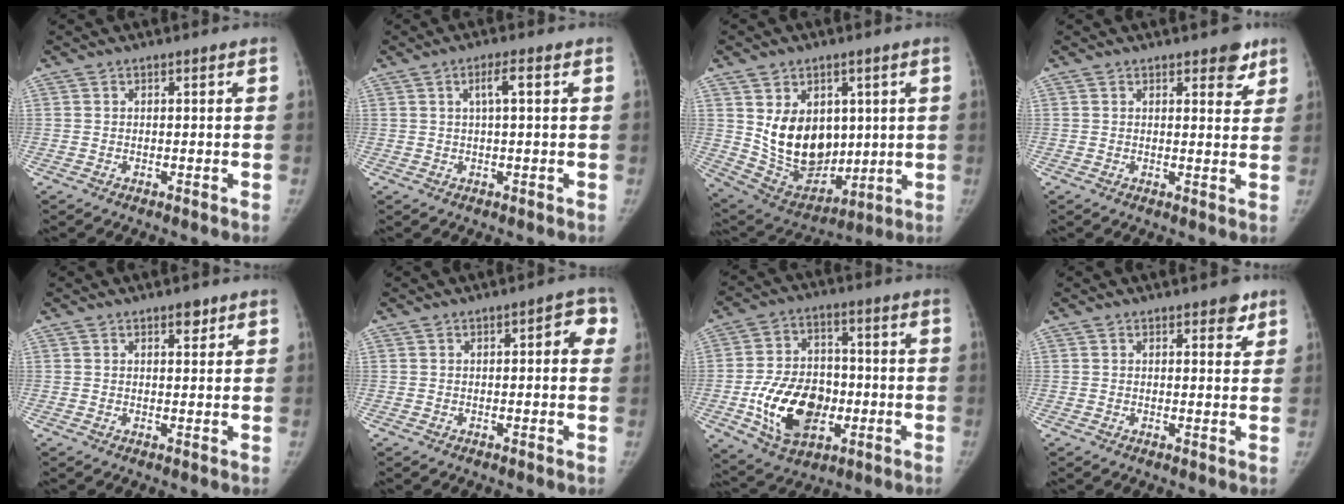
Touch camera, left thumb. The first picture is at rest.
{"total": 3.1, "force": [0.8, 0.4, 2.9], "torque": [-0.059, 0.010, 0.015]}
{"total": 15.9, "force": [2.6, 11.6, 10.5], "torque": [-0.119, -0.027, 0.078]}
{"total": 4.3, "force": [2.8, 2.0, 2.6], "torque": [-0.006, -0.014, 0.032]}
{"total": 2.0, "force": [1.3, 1.0, 1.1], "torque": [-0.004, -0.006, 0.018]}
{"total": 4.1, "force": [1.0, 1.8, 3.5], "torque": [-0.021, 0.007, 0.002]}
{"total": 16.6, "force": [-4.0, 11.5, 11.2], "torque": [-0.158, 0.012, -0.060]}
{"total": 3.1, "force": [2.0, 1.5, 1.8], "torque": [-0.002, -0.009, 0.022]}